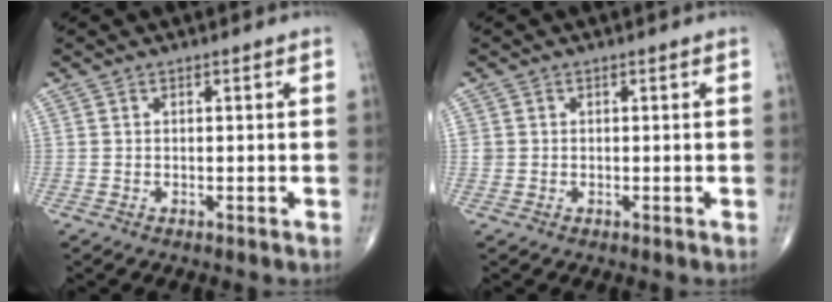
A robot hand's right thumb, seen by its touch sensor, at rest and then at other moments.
{"total": 1.2, "force": [0.1, 1.1, 0.2], "torque": [0.005, 0.003, 0.003]}